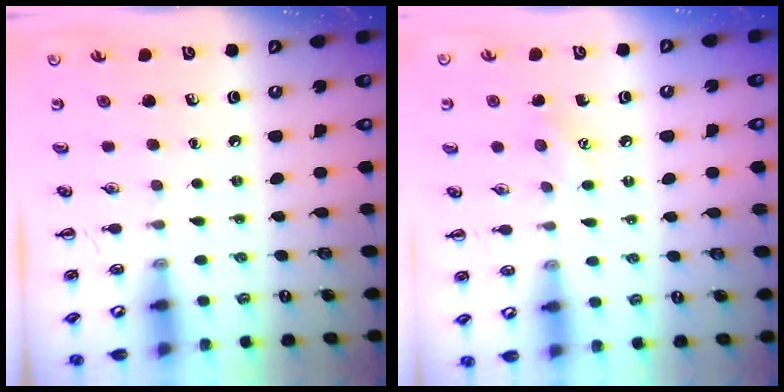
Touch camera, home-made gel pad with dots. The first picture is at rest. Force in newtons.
{"total": 5.7, "press": 5.6, "slide": 1.2}